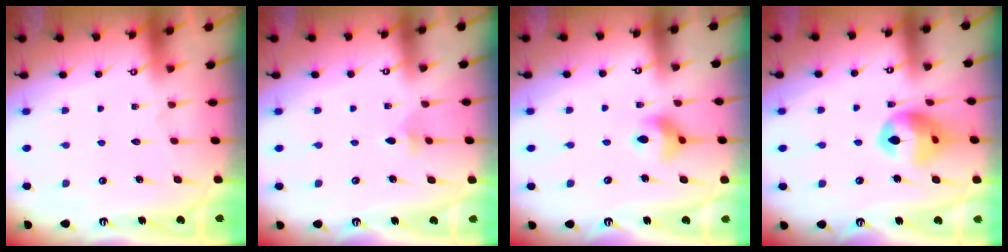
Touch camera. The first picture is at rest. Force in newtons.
{"total": 3.2, "press": 3.1, "slide": 0.8}
{"total": 8.9, "press": 8.8, "slide": 1.2}
{"total": 12.4, "press": 12.4, "slide": 1.2}